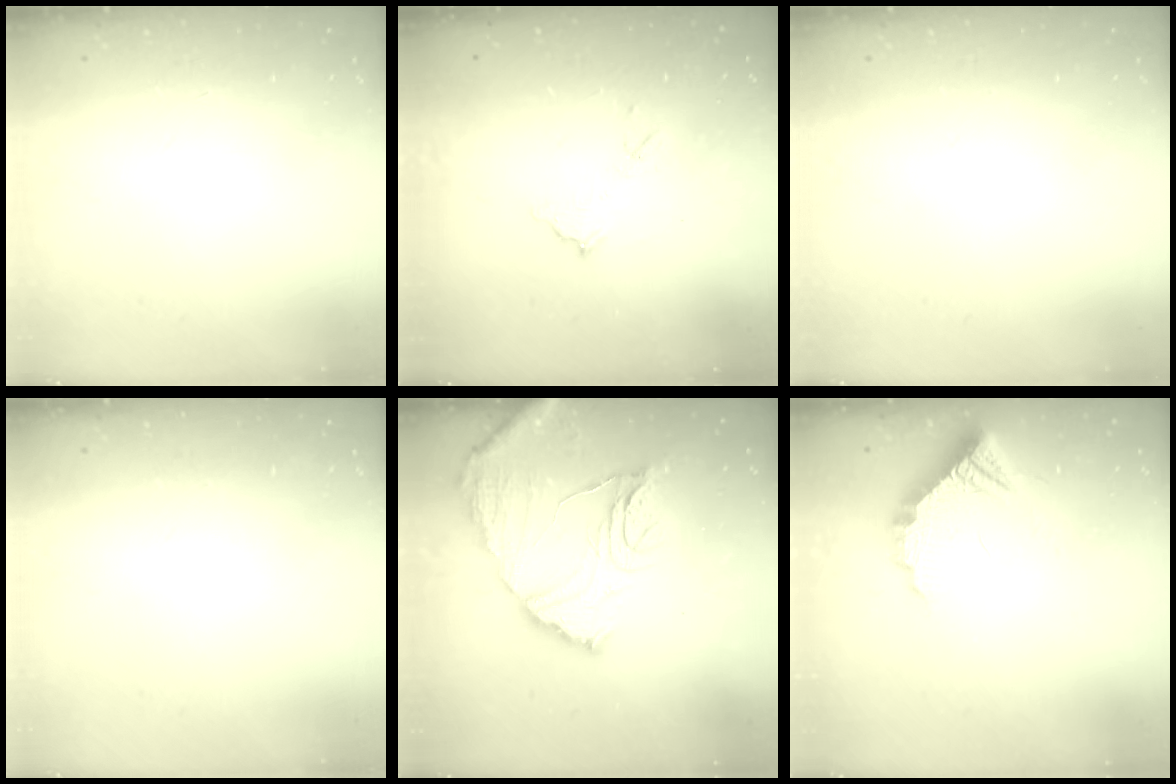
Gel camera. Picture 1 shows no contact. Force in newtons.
{"total": 8.1, "press": 8.1, "slide": 0.3}
{"total": 0.0}
{"total": 0.0}
{"total": 16.2, "press": 16.1, "slide": 1.8}
{"total": 10.3, "press": 10.3, "slide": 0.8}